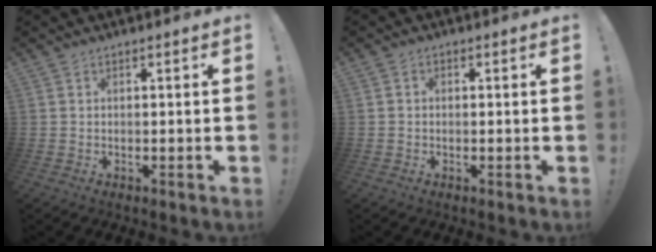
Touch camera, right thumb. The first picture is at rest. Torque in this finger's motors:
{"motor_torque": [-0.49, 0.13, 0.03, 0.00, 0.10]}